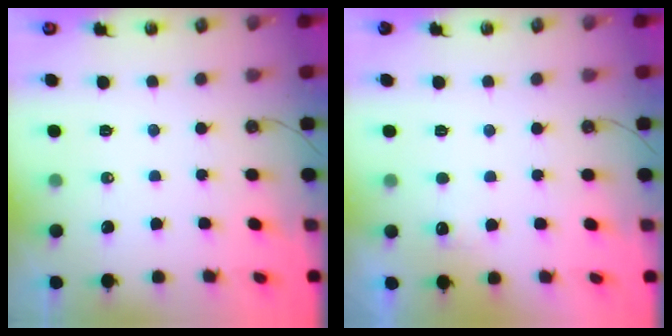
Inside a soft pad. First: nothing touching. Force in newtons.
{"total": 4.9, "press": 4.7, "slide": 1.1}